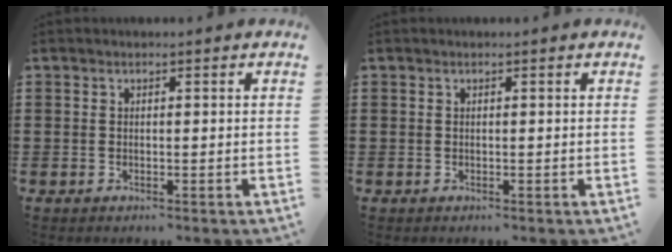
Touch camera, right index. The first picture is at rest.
{"total": 0.0}